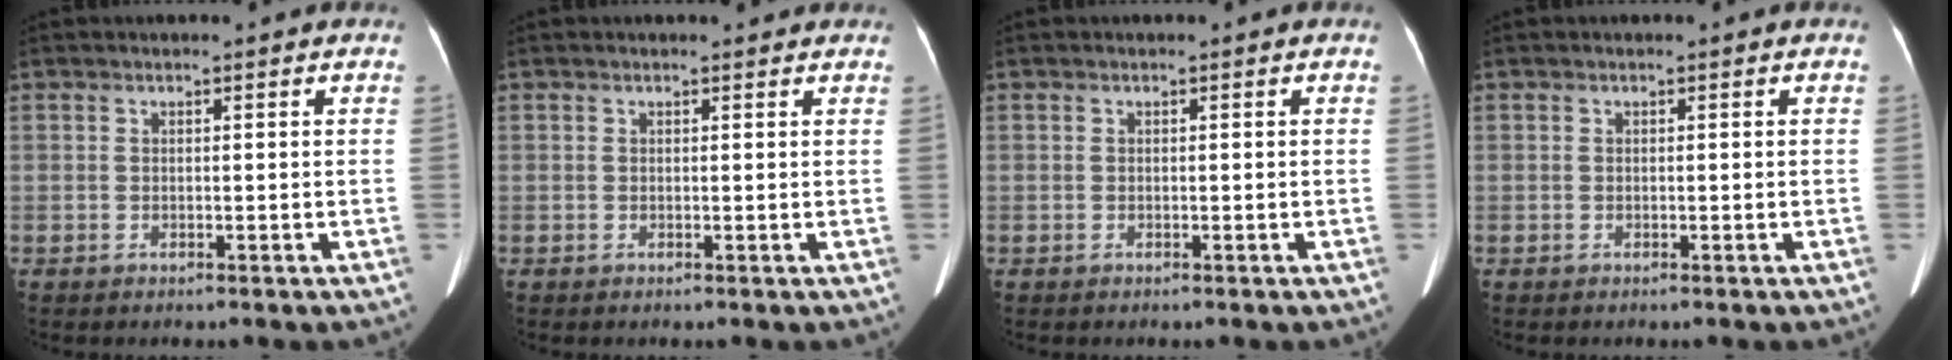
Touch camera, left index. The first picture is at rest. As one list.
[{"total": 1.8, "force": [1.7, 0.5, 0.5], "torque": [-0.011, 0.007, 0.015]}, {"total": 0.0}, {"total": 0.0}]